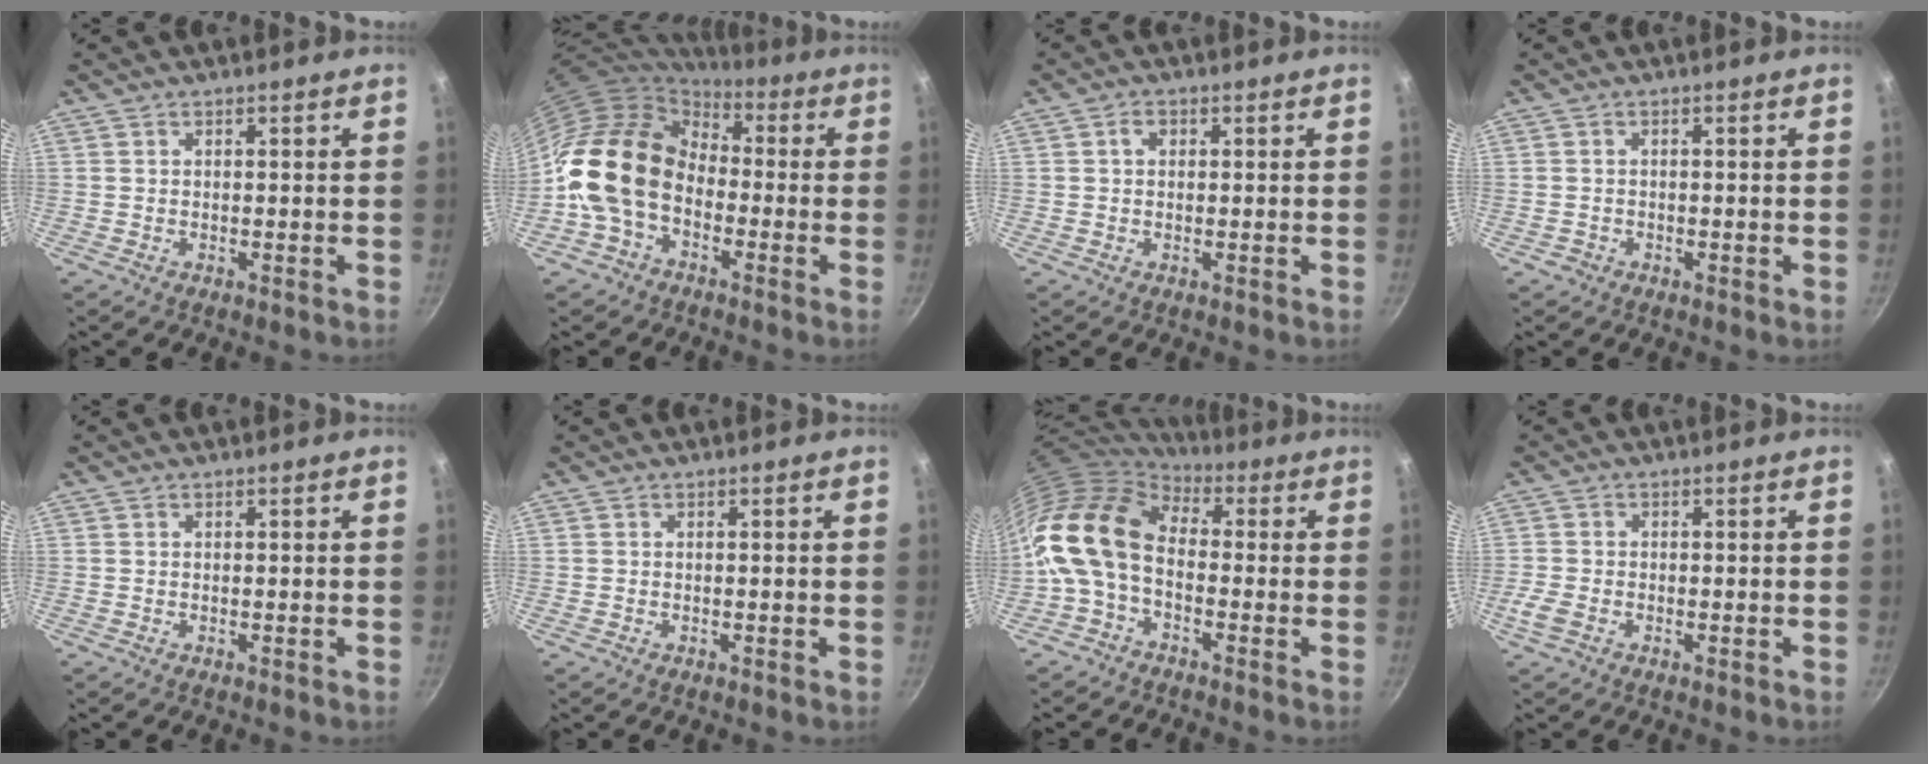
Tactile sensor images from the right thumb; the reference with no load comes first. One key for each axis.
{"total": 17.8, "fx": -2.1, "fy": 13.1, "fz": 11.8, "tx": -0.203, "ty": 0.045, "tz": -0.055}
{"total": 1.7, "fx": 0.4, "fy": 1.3, "fz": 1.1, "tx": -0.014, "ty": 0.004, "tz": 0.003}
{"total": 0.9, "fx": -0.5, "fy": 0.7, "fz": 0.3, "tx": -0.007, "ty": 0.003, "tz": -0.005}
{"total": 0.0}
{"total": 0.0}
{"total": 13.7, "fx": -1.0, "fy": 9.2, "fz": 10.2, "tx": -0.176, "ty": 0.028, "tz": -0.038}
{"total": 3.0, "fx": -1.4, "fy": 1.9, "fz": 1.9, "tx": -0.049, "ty": 0.001, "tz": -0.030}